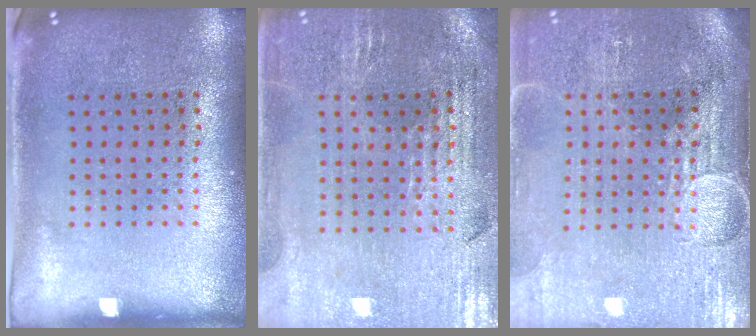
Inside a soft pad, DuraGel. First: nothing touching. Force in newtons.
{"total": 1.8, "press": 1.7, "slide": 0.4}
{"total": 4.1, "press": 3.7, "slide": 1.9}